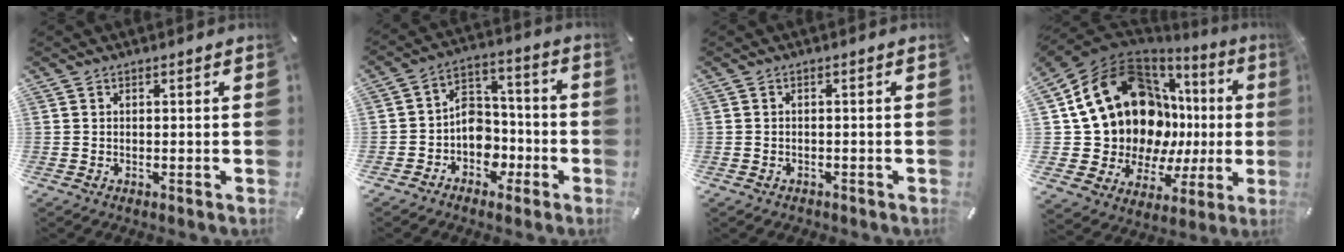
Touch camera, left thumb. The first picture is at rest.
{"total": 8.8, "force": [-3.3, 7.6, 2.8], "torque": [-0.033, 0.022, -0.055]}
{"total": 1.3, "force": [-0.8, 0.9, 0.4], "torque": [-0.008, 0.004, -0.020]}
{"total": 23.6, "force": [7.6, 17.2, 14.3], "torque": [-0.242, -0.065, 0.172]}